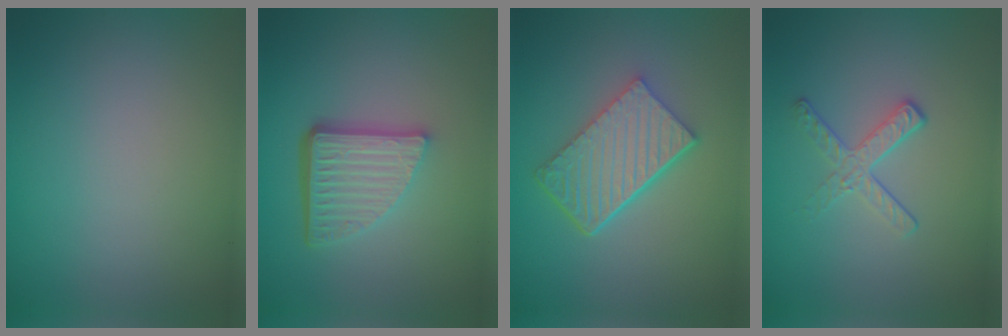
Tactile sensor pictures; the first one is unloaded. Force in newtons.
{"total": 5.6, "press": 3.8, "slide": 4.2}
{"total": 6.2, "press": 4.3, "slide": 4.4}
{"total": 2.1, "press": 1.4, "slide": 1.6}